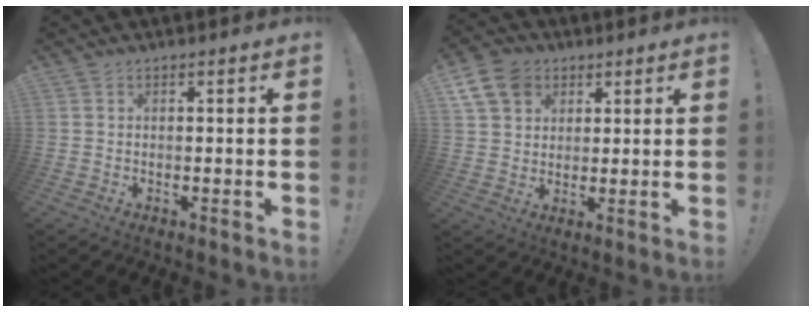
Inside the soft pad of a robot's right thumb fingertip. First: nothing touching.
{"total": 10.4, "force": [5.0, 8.0, 4.5], "torque": [-0.076, -0.016, 0.104]}